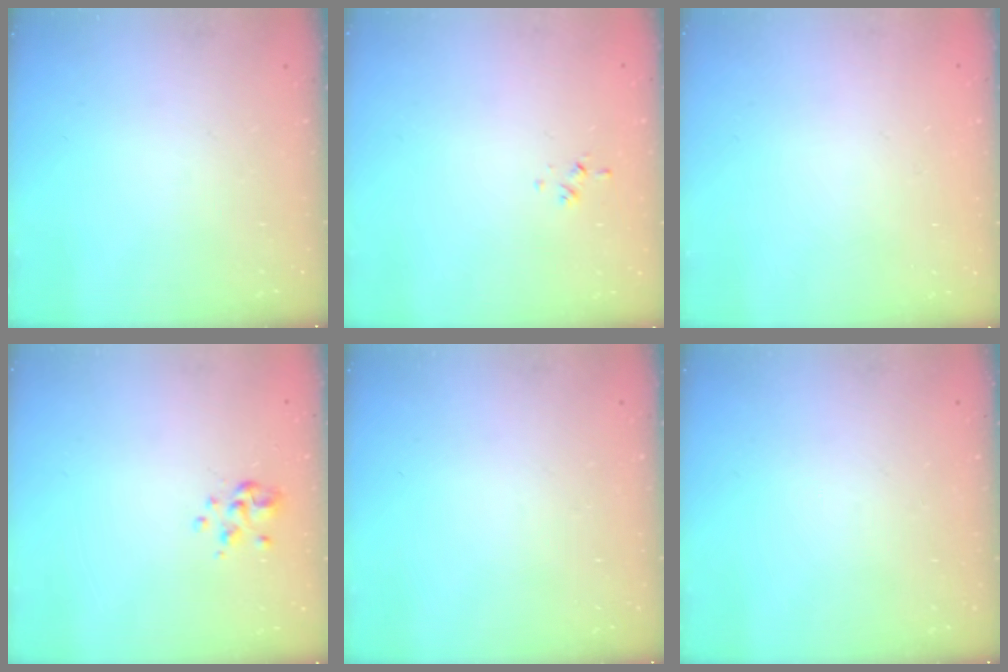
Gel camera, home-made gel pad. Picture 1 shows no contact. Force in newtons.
{"total": 0.7, "press": 0.6, "slide": 0.4}
{"total": 1.9, "press": 1.9, "slide": 0.2}
{"total": 2.9, "press": 2.8, "slide": 0.9}
{"total": 0.0}
{"total": 0.0}